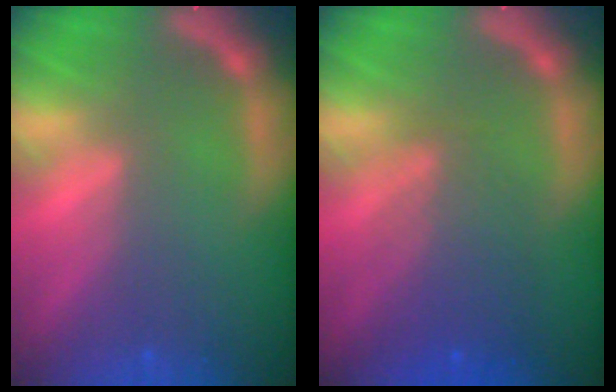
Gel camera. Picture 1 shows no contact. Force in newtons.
{"total": 5.1}